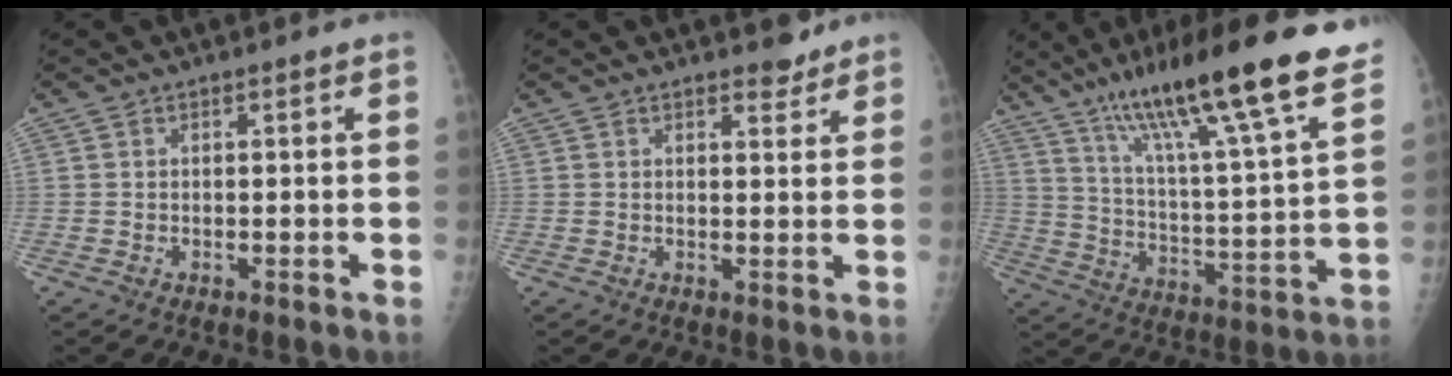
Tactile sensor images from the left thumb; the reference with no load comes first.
{"total": 2.7, "force": [2.3, 1.1, 0.8], "torque": [0.003, -0.017, 0.031]}
{"total": 24.7, "force": [17.4, 2.5, 17.3], "torque": [-0.264, -0.055, 0.278]}